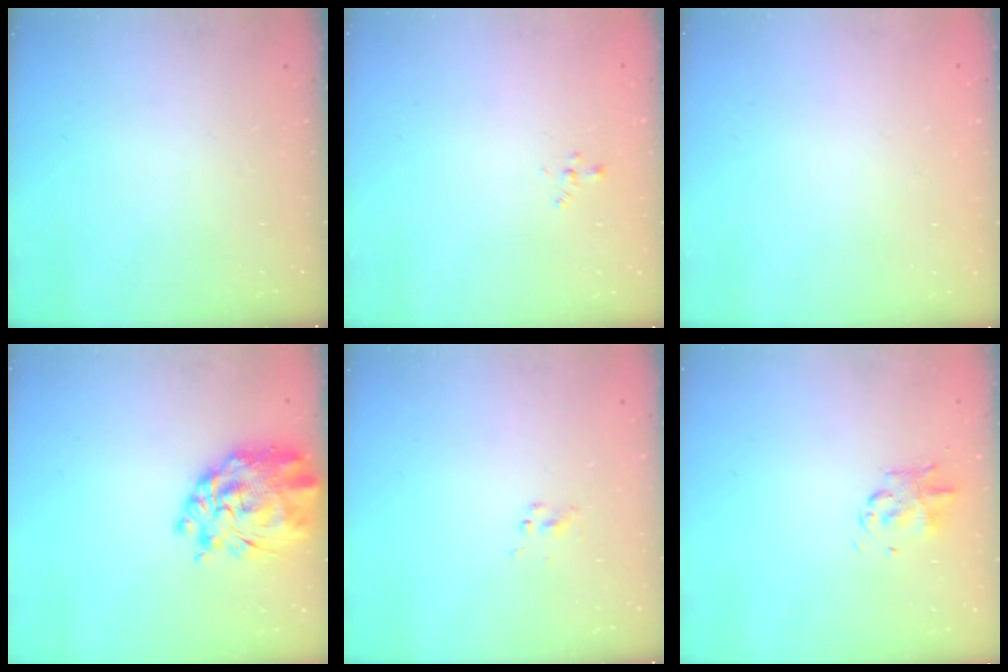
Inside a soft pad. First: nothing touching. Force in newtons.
{"total": 0.7, "press": 0.6, "slide": 0.4}
{"total": 1.8, "press": 1.8, "slide": 0.2}
{"total": 10.6, "press": 9.9, "slide": 3.8}
{"total": 1.5, "press": 1.5, "slide": 0.1}
{"total": 2.8, "press": 2.8, "slide": 0.6}